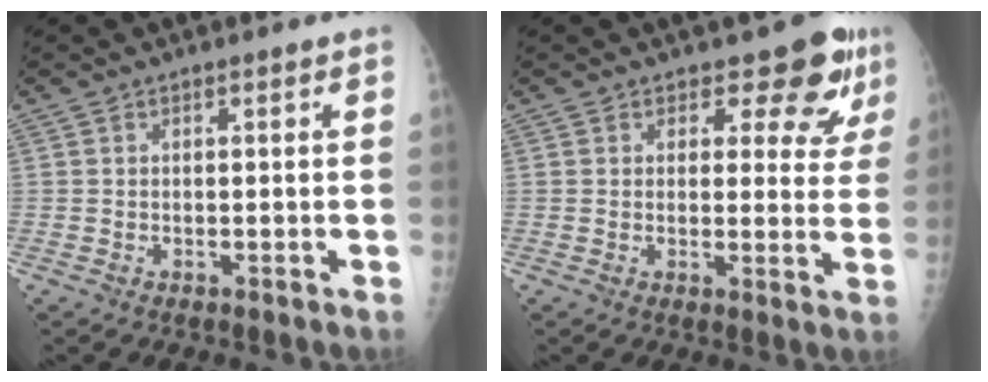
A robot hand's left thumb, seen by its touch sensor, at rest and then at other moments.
{"total": 7.2, "force": [5.4, 3.9, 2.8], "torque": [-0.003, -0.035, 0.053]}